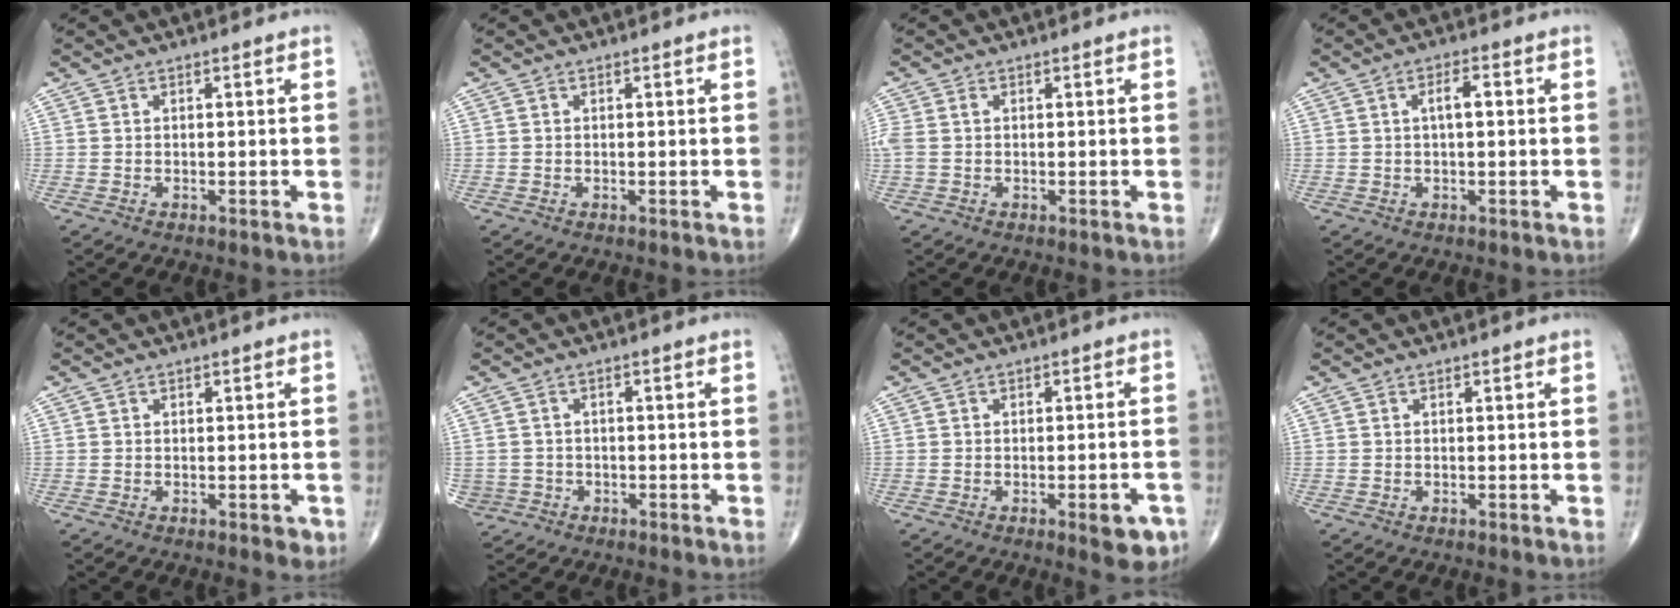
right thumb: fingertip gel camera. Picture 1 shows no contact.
{"total": 0.0}
{"total": 2.6, "force": [0.1, 1.7, 2.0], "torque": [-0.068, 0.009, 0.003]}
{"total": 3.1, "force": [0.4, 1.0, 2.9], "torque": [-0.047, 0.009, 0.004]}
{"total": 1.5, "force": [-0.4, 1.0, 1.0], "torque": [-0.006, -0.001, -0.004]}
{"total": 3.6, "force": [-1.4, 3.3, 0.2], "torque": [0.007, 0.013, -0.021]}
{"total": 5.5, "force": [-2.6, 2.0, 4.4], "torque": [-0.037, 0.009, -0.027]}
{"total": 0.0}